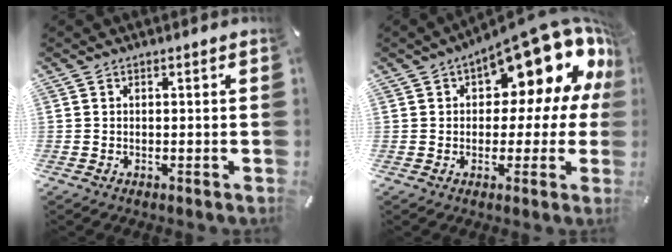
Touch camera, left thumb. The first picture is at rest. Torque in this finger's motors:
{"motor_torque": [0.86, 0.86, 1.17, 0.52, 0.18]}